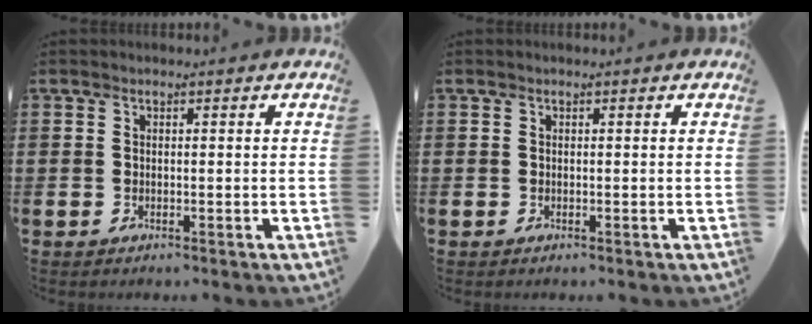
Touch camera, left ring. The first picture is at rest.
{"total": 0.0}